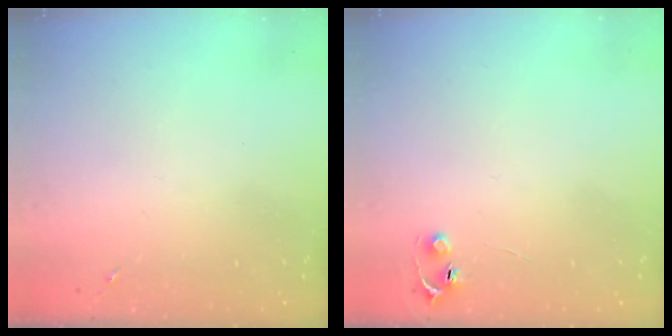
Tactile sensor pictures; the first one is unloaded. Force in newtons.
{"total": 4.0, "press": 4.0, "slide": 0.5}